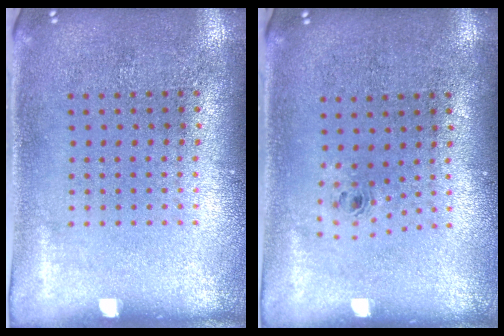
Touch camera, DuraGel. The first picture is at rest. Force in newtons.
{"total": 0.7, "press": 0.3, "slide": 0.6}